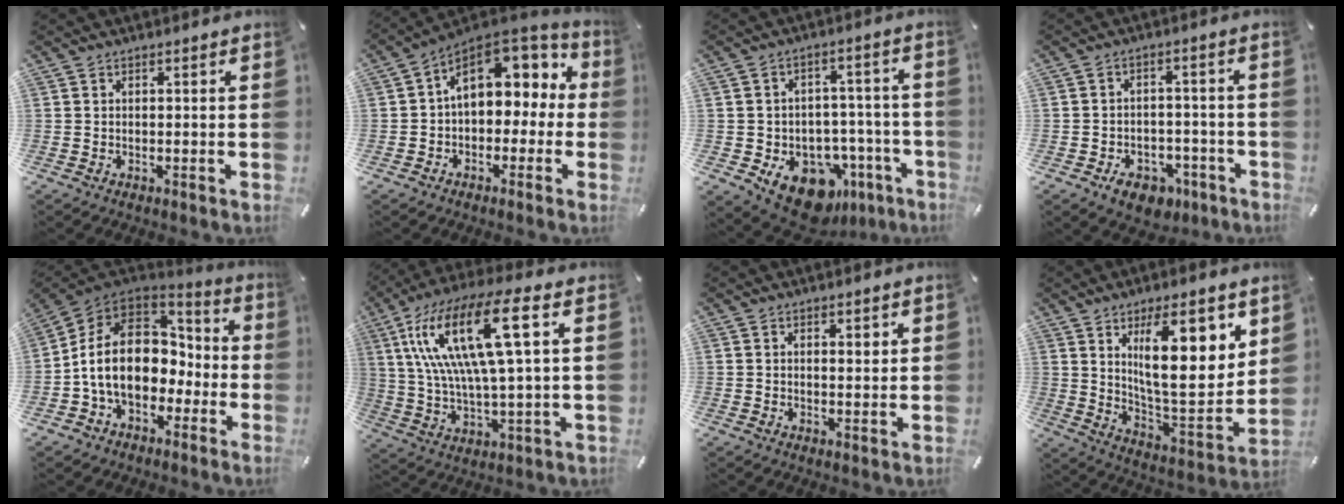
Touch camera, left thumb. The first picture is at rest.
{"total": 11.6, "force": [4.7, 7.9, 7.1], "torque": [-0.103, -0.027, 0.086]}
{"total": 14.4, "force": [-8.0, 9.4, 7.3], "torque": [-0.078, 0.049, -0.121]}
{"total": 7.6, "force": [-4.3, 5.3, 3.4], "torque": [-0.059, 0.031, -0.071]}
{"total": 16.3, "force": [-1.4, 12.7, 10.1], "torque": [-0.204, 0.011, -0.022]}
{"total": 19.3, "force": [6.4, 4.9, 17.5], "torque": [-0.374, -0.010, 0.091]}
{"total": 1.7, "force": [1.3, 0.7, 0.9], "torque": [-0.010, -0.006, 0.022]}
{"total": 19.1, "force": [8.4, 6.7, 15.8], "torque": [-0.244, -0.052, 0.128]}